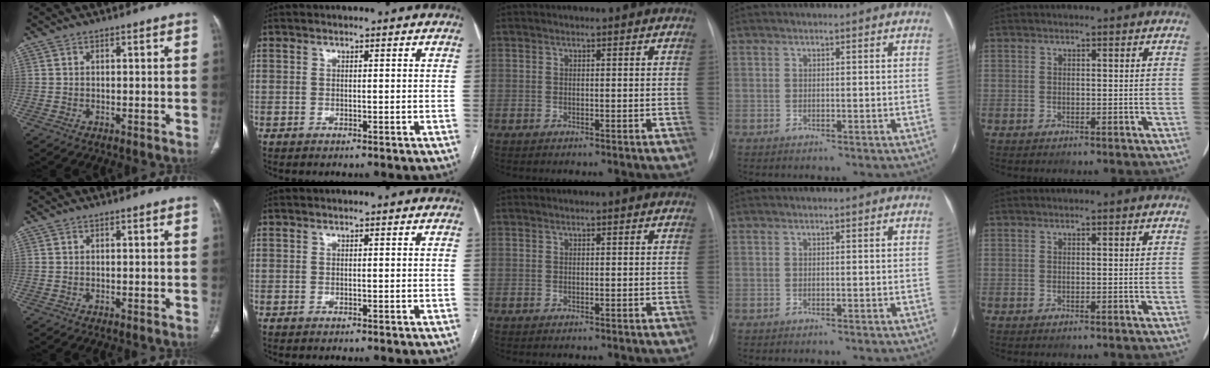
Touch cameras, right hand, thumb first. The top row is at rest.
{}